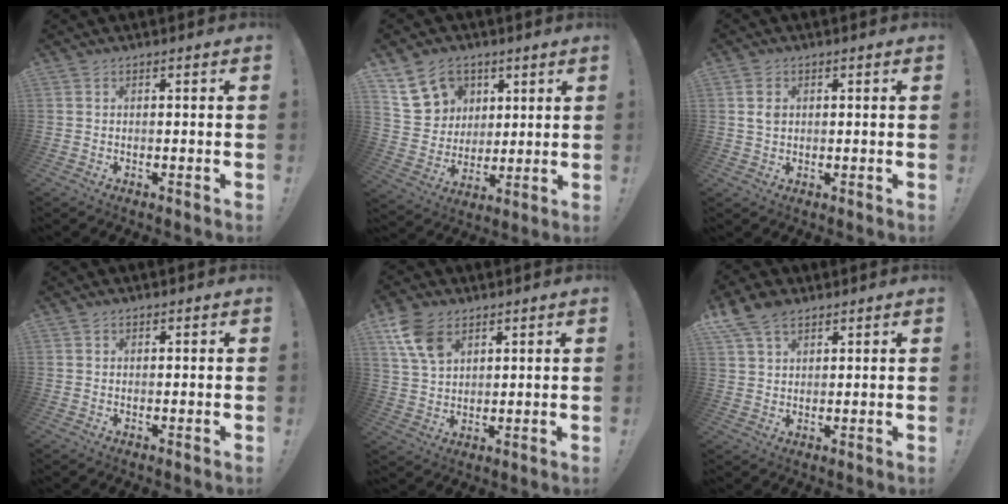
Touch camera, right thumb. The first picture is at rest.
{"total": 15.2, "force": [8.1, 11.9, 5.0], "torque": [-0.082, -0.037, 0.168]}
{"total": 3.6, "force": [0.9, 2.8, 2.1], "torque": [-0.029, 0.001, 0.016]}
{"total": 0.6, "force": [0.5, 0.4, 0.1], "torque": [0.005, -0.004, 0.009]}
{"total": 10.5, "force": [5.9, 6.5, 5.7], "torque": [-0.109, -0.021, 0.116]}
{"total": 8.5, "force": [5.6, 5.0, 4.0], "torque": [-0.064, -0.020, 0.110]}